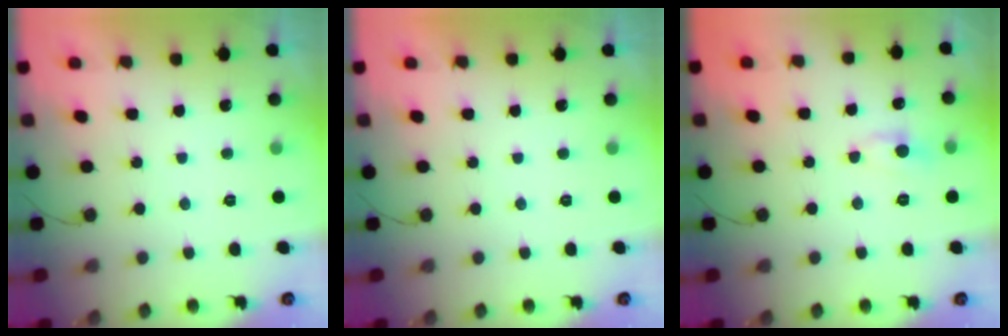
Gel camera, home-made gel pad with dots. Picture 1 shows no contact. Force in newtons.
{"total": 0.0}
{"total": 5.6, "press": 5.6, "slide": 0.6}